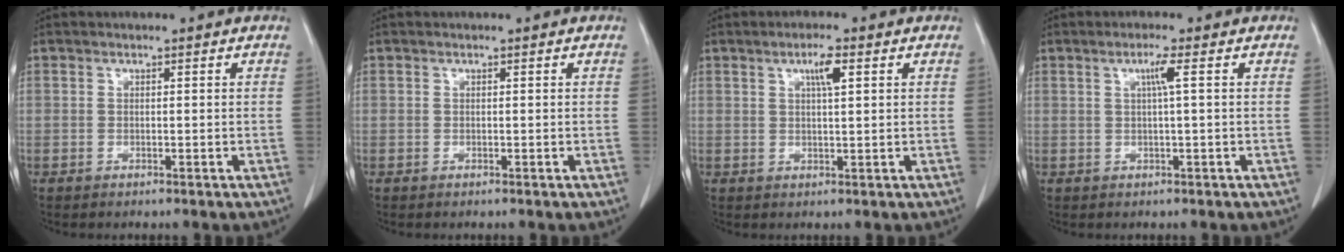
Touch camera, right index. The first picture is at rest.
{"total": 0.0}
{"total": 3.2, "force": [1.4, 0.4, 2.9], "torque": [-0.051, 0.000, 0.022]}
{"total": 2.3, "force": [0.6, -0.5, 2.2], "torque": [-0.043, 0.002, 0.012]}